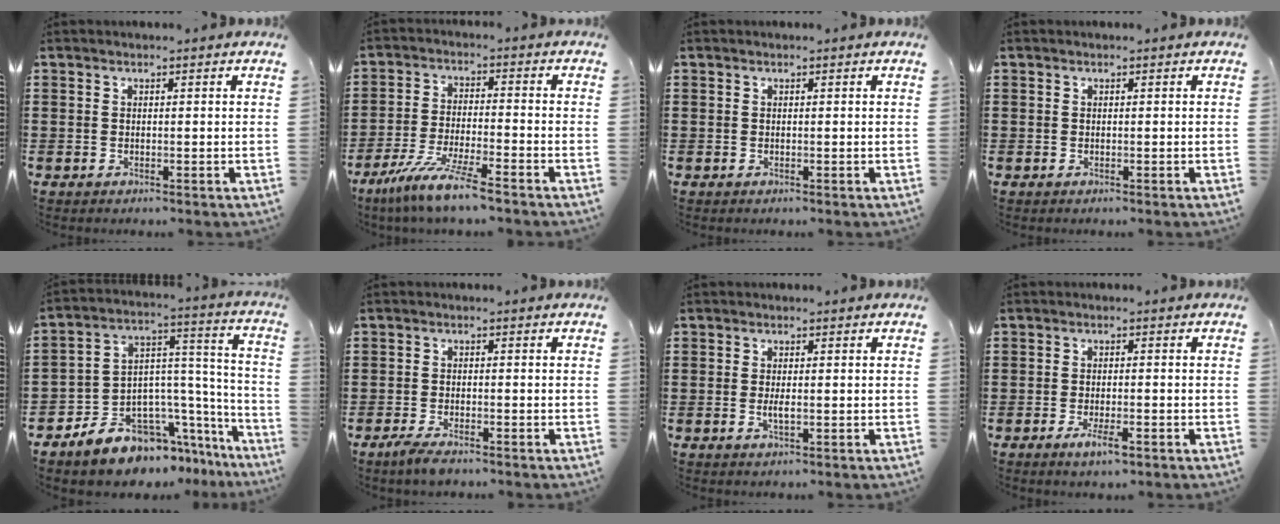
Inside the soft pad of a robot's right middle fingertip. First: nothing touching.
{"total": 8.1, "force": [-6.6, -0.3, 4.7], "torque": [-0.097, -0.014, -0.127]}
{"total": 0.0}
{"total": 0.0}
{"total": 8.8, "force": [-7.5, 4.2, 1.4], "torque": [-0.046, 0.002, -0.145]}
{"total": 2.2, "force": [-1.7, 0.4, 1.4], "torque": [-0.041, -0.005, -0.035]}
{"total": 1.8, "force": [-0.2, 0.5, 1.7], "torque": [-0.032, -0.001, -0.003]}
{"total": 3.2, "force": [-1.6, 0.9, 2.6], "torque": [-0.048, -0.003, -0.029]}